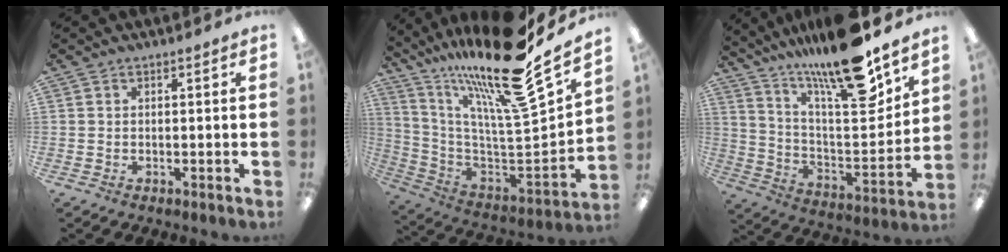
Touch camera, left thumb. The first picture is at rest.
{"total": 22.2, "force": [17.3, 2.3, 13.7], "torque": [-0.198, -0.151, 0.271]}
{"total": 20.4, "force": [17.0, 2.8, 10.9], "torque": [-0.178, -0.130, 0.278]}